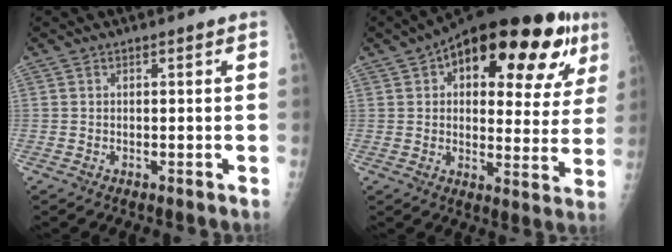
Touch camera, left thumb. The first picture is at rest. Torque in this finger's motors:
{"motor_torque": [0.61, 0.83, 1.21, -1.55, 0.25]}